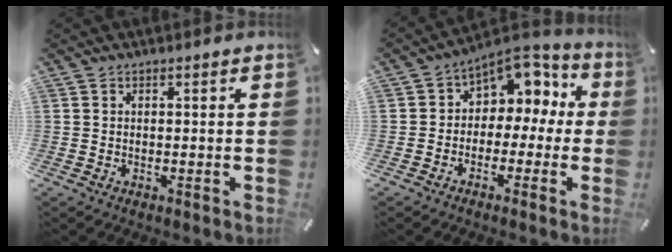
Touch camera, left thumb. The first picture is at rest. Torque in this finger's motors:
{"motor_torque": [0.12, 0.38, 0.42, 0.57, 0.03]}